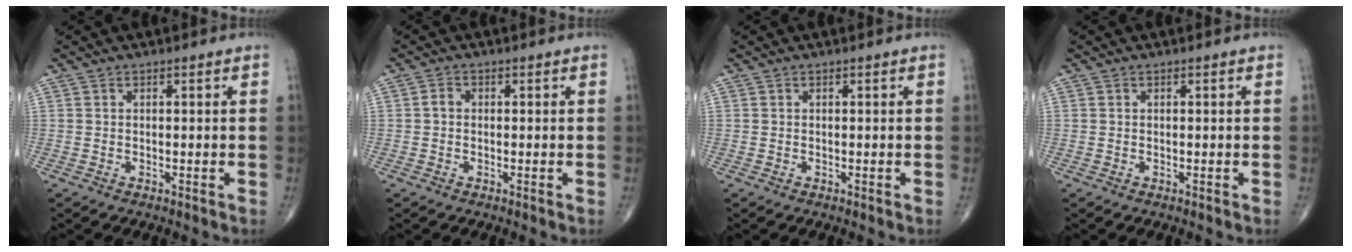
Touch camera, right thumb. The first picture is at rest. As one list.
[{"total": 1.4, "force": [-0.1, 1.1, 0.8], "torque": [-0.009, 0.004, -0.006]}, {"total": 0.0}, {"total": 0.0}]